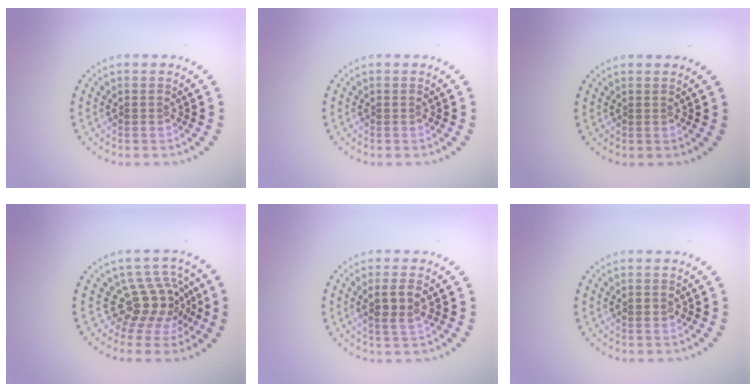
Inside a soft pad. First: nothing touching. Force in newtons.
{"total": 0.0}
{"total": 0.0}
{"total": 4.3, "press": 3.1, "slide": 3.0}
{"total": 2.6, "press": 2.4, "slide": 1.0}
{"total": 1.0, "press": 1.0, "slide": 0.2}